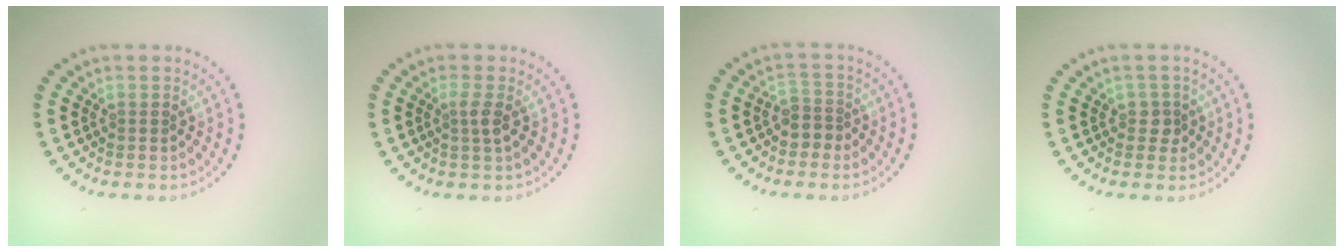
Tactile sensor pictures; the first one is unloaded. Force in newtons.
{"total": 1.4, "press": 1.1, "slide": 0.9}
{"total": 2.0, "press": 1.6, "slide": 1.1}
{"total": 1.4, "press": 1.1, "slide": 0.8}